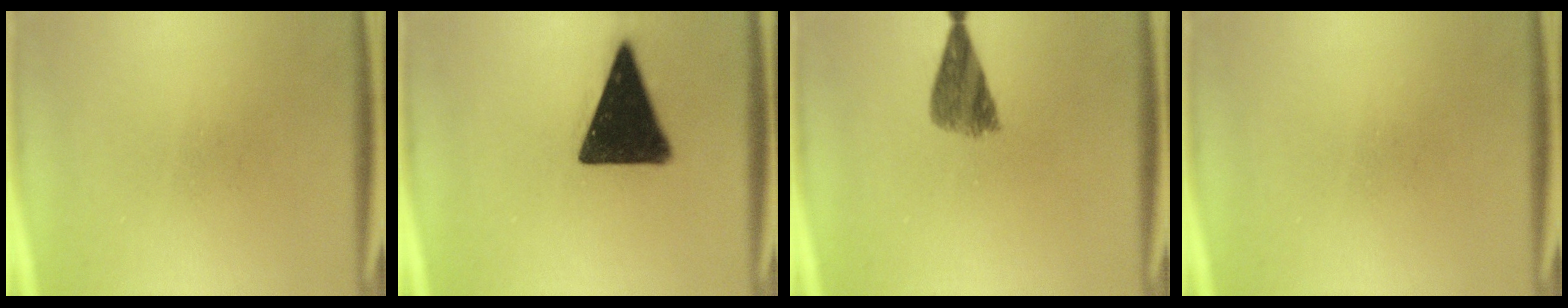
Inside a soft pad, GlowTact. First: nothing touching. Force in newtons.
{"total": 17.9}
{"total": 5.3}
{"total": 0.0}